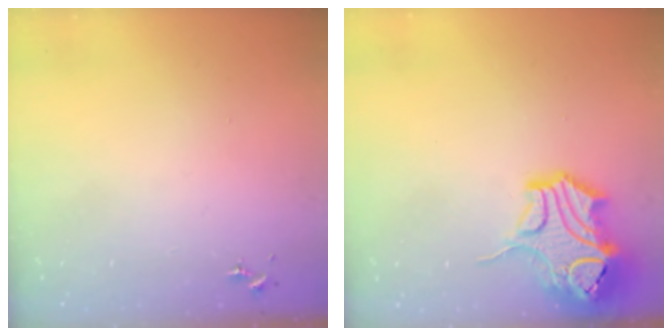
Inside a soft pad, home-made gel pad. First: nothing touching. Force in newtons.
{"total": 15.2, "press": 15.0, "slide": 2.4}